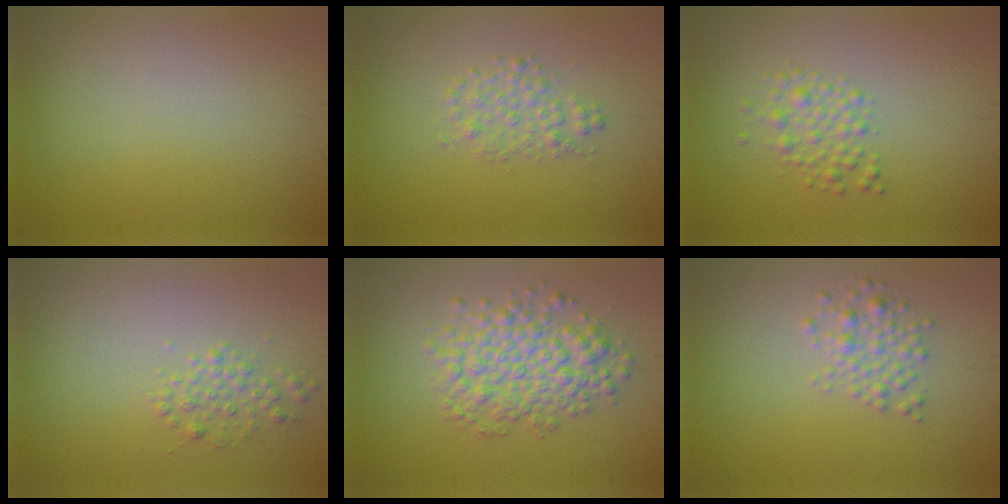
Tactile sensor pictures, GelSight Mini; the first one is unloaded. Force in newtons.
{"total": 2.0, "press": 2.0, "slide": 0.0}
{"total": 2.2, "press": 2.2, "slide": 0.1}
{"total": 1.5, "press": 1.5, "slide": 0.0}
{"total": 5.0, "press": 5.0, "slide": 0.1}
{"total": 2.1, "press": 2.1, "slide": 0.2}